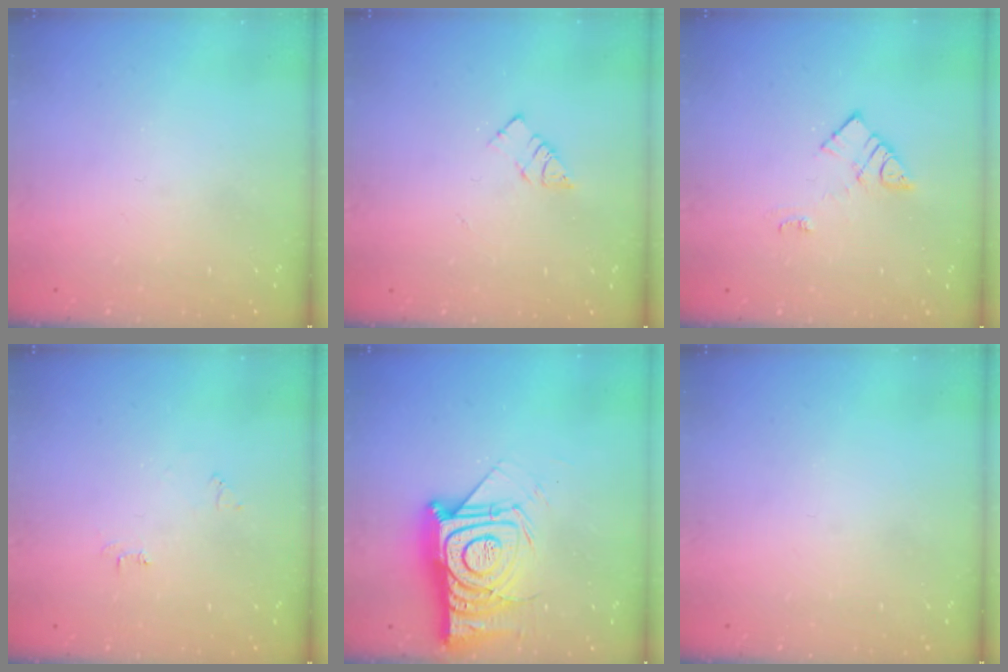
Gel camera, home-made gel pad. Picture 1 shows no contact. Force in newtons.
{"total": 5.1, "press": 5.1, "slide": 0.2}
{"total": 8.5, "press": 8.5, "slide": 0.6}
{"total": 3.9, "press": 3.8, "slide": 0.5}
{"total": 18.4, "press": 18.4, "slide": 1.5}
{"total": 0.0}